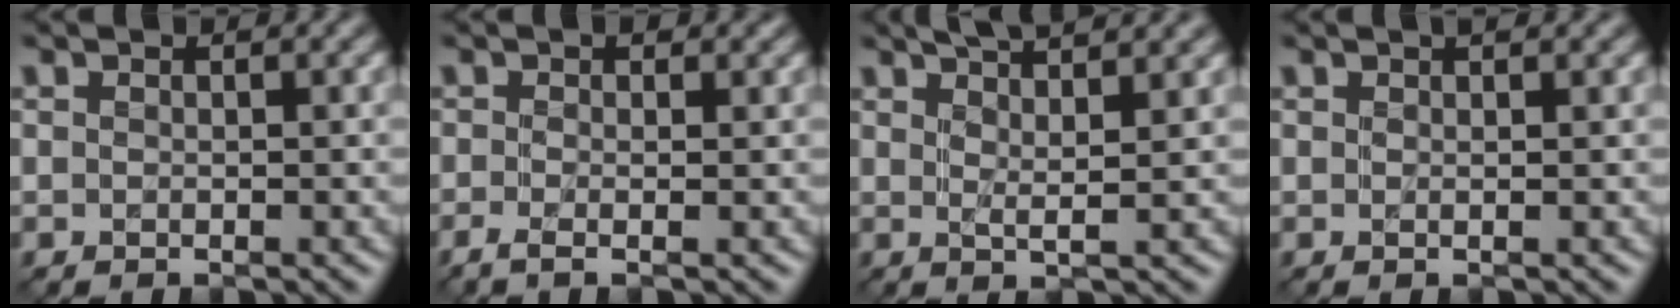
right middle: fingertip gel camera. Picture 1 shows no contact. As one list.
[{"total": 2.6, "force": [-0.4, 1.0, 2.4], "torque": [-0.043, -0.004, -0.015]}, {"total": 6.3, "force": [3.9, 1.5, 4.7], "torque": [-0.056, 0.021, 0.036]}, {"total": 2.0, "force": [1.0, 0.7, 1.6], "torque": [-0.016, -0.003, -0.002]}]